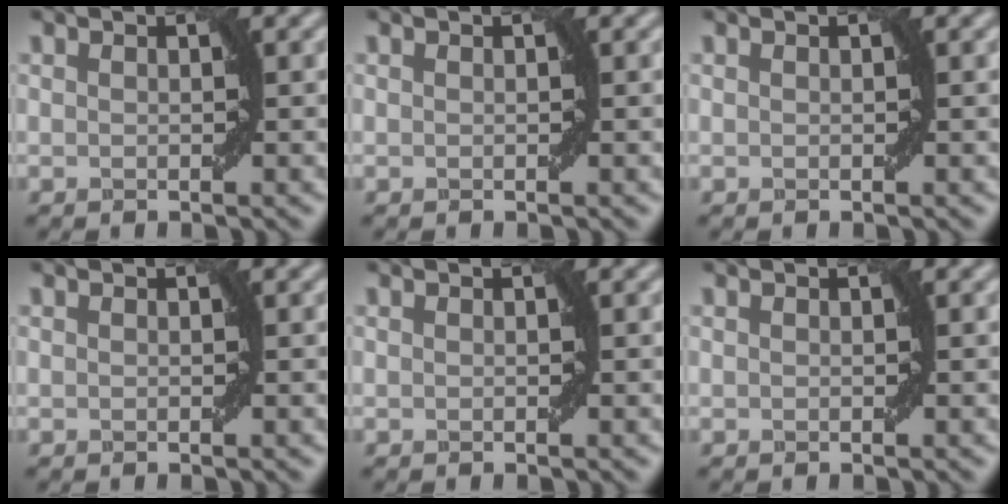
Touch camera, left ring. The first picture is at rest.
{"total": 0.0}
{"total": 0.0}
{"total": 0.0}
{"total": 0.0}
{"total": 0.0}